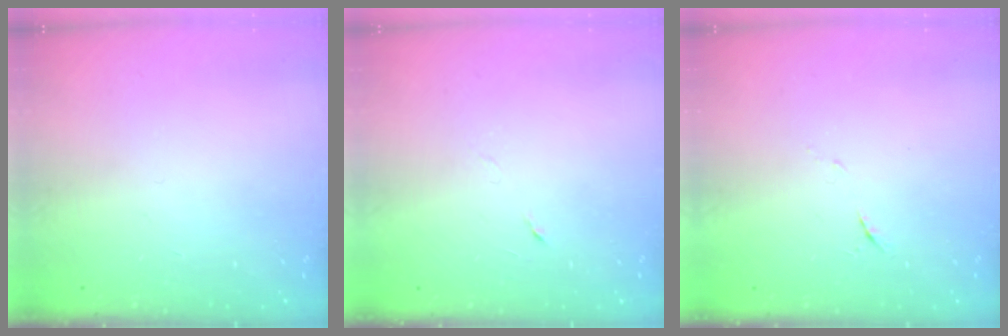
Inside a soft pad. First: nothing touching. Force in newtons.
{"total": 2.9, "press": 2.7, "slide": 1.0}
{"total": 5.2, "press": 5.1, "slide": 1.2}